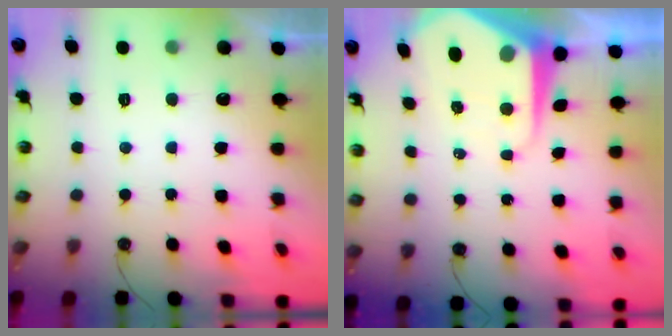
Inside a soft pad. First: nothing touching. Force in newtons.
{"total": 10.5, "press": 10.4, "slide": 1.0}